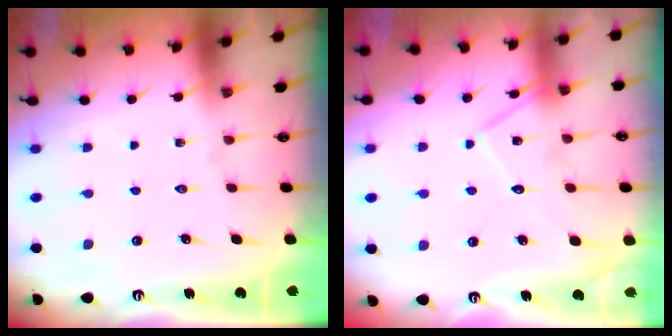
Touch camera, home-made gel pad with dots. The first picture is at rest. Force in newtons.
{"total": 13.5, "press": 13.5, "slide": 1.0}